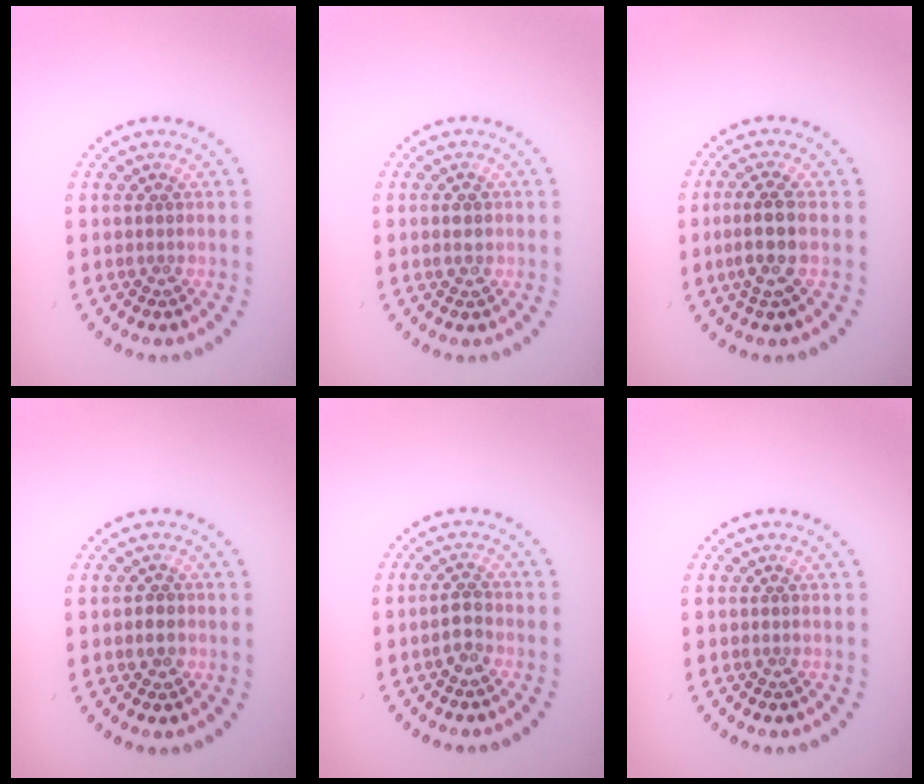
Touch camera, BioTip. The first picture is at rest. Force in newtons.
{"total": 1.8, "press": 1.8, "slide": 0.3}
{"total": 3.0, "press": 2.5, "slide": 1.6}
{"total": 0.9, "press": 0.8, "slide": 0.2}
{"total": 1.9, "press": 1.8, "slide": 0.5}
{"total": 0.0}